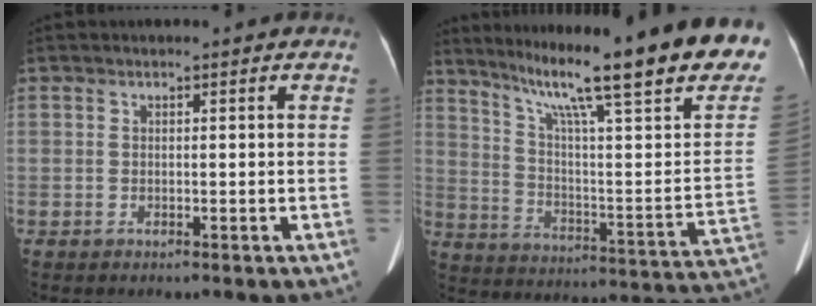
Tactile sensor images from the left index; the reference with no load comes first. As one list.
[{"total": 29.8, "force": [22.4, 1.4, 19.7], "torque": [-0.265, -0.060, 0.300]}]